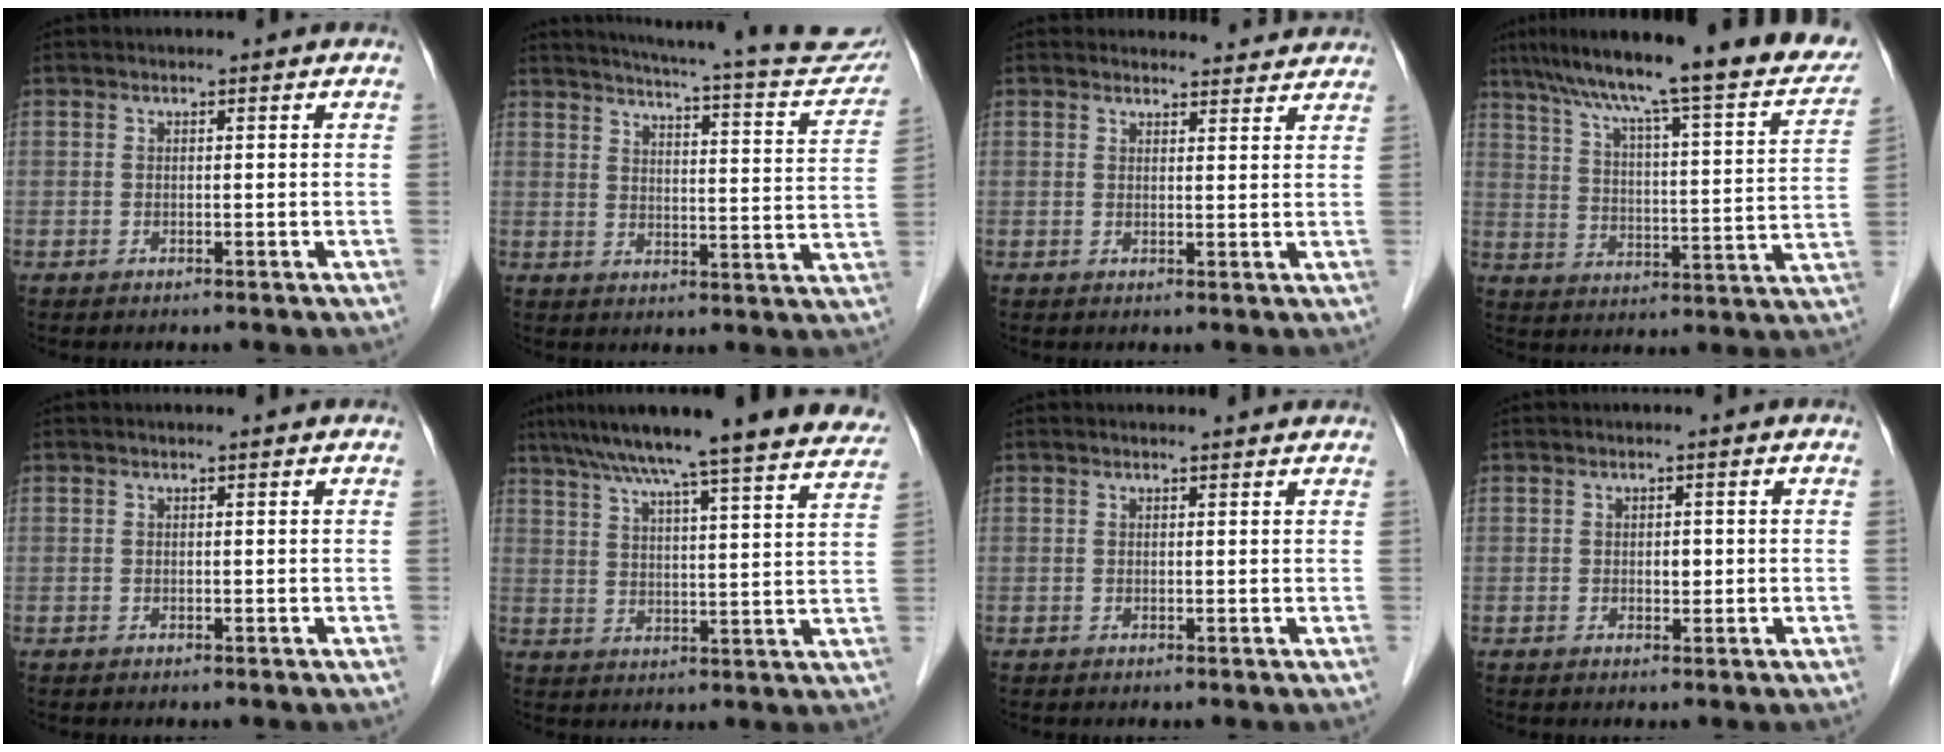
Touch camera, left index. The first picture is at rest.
{"total": 20.9, "force": [19.1, 2.0, 8.4], "torque": [-0.114, -0.048, 0.224]}
{"total": 5.9, "force": [5.8, 1.3, 0.3], "torque": [0.003, 0.005, 0.054]}
{"total": 25.1, "force": [20.3, 2.4, 14.5], "torque": [-0.227, -0.004, 0.275]}
{"total": 0.7, "force": [0.7, -0.1, 0.2], "torque": [-0.008, 0.004, 0.011]}
{"total": 25.7, "force": [22.6, 0.9, 12.1], "torque": [-0.192, -0.019, 0.290]}
{"total": 2.1, "force": [2.1, 0.0, 0.4], "torque": [-0.010, 0.005, 0.024]}
{"total": 1.1, "force": [0.1, 0.7, 0.8], "torque": [-0.012, 0.000, 0.003]}